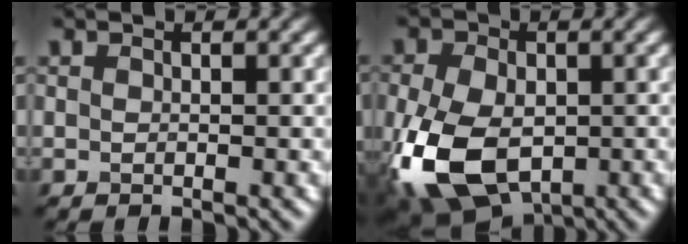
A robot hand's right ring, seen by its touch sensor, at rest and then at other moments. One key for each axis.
{"total": 10.9, "fx": -3.1, "fy": 6.9, "fz": 7.8, "tx": -0.185, "ty": -0.030, "tz": -0.058}